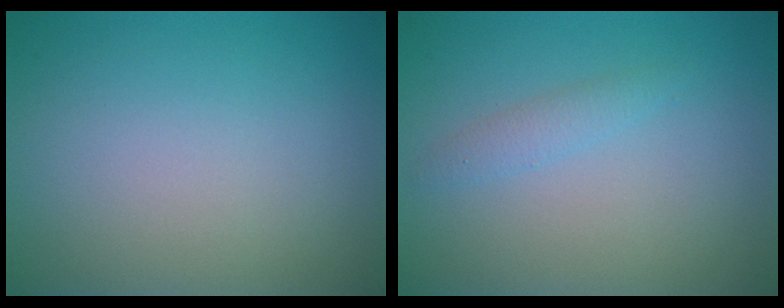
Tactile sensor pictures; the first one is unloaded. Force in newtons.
{"total": 1.3, "press": 1.3, "slide": 0.1}